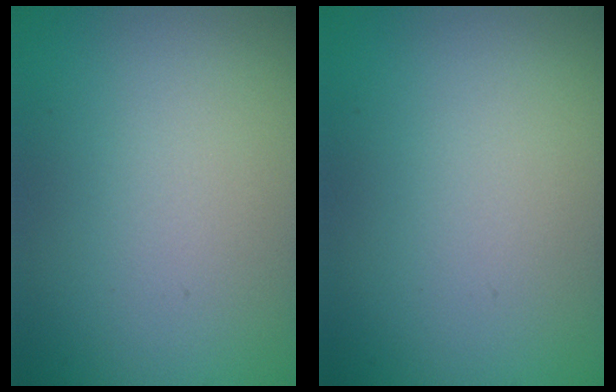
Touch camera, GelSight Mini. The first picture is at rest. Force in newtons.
{"total": 0.0}